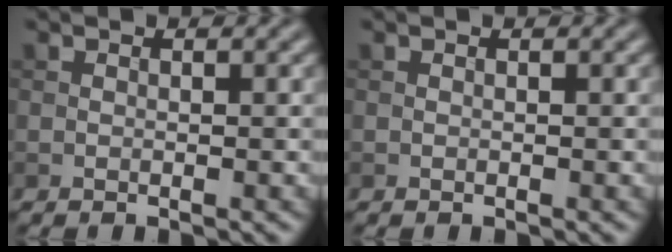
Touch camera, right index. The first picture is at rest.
{"total": 0.0}